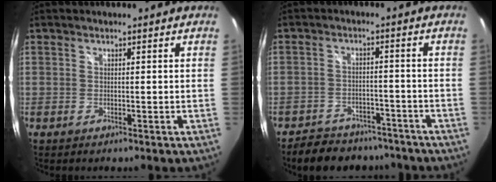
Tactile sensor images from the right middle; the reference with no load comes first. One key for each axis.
{"total": 11.4, "fx": -9.5, "fy": 5.7, "fz": 2.9, "tx": -0.073, "ty": 0.014, "tz": -0.122}